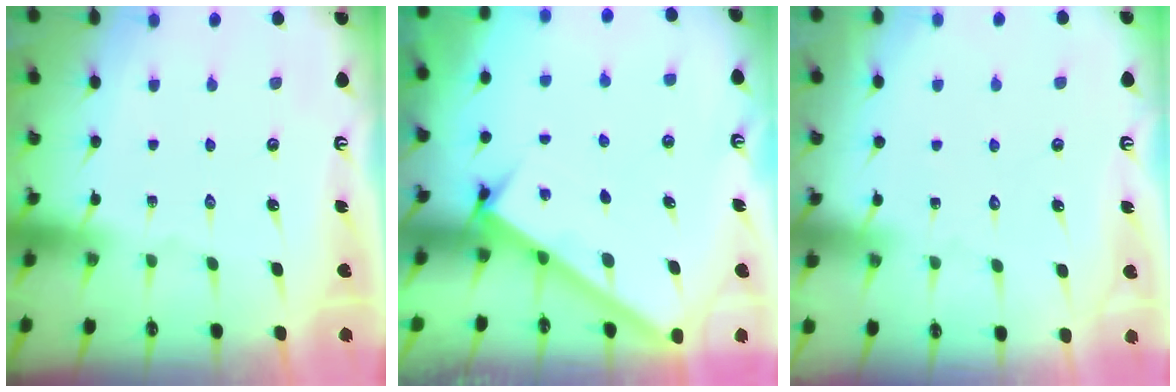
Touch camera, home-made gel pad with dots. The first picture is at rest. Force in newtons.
{"total": 3.0, "press": 3.0, "slide": 0.2}
{"total": 4.0, "press": 4.0, "slide": 0.4}